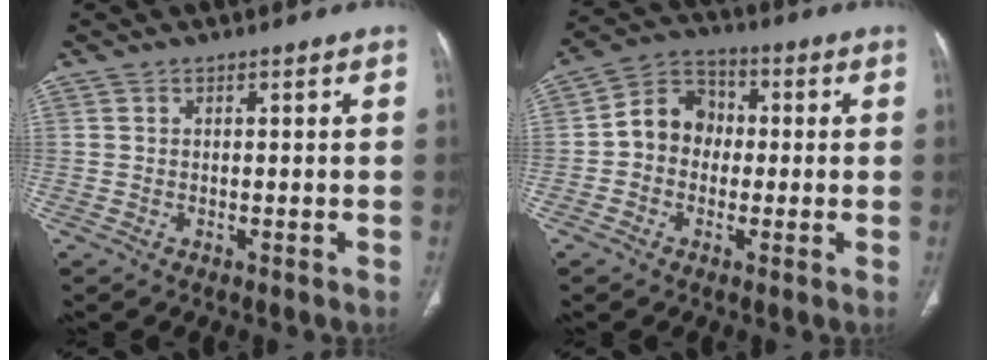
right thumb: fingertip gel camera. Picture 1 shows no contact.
{"total": 8.7, "force": [-0.4, 7.4, 4.5], "torque": [-0.051, 0.031, -0.024]}